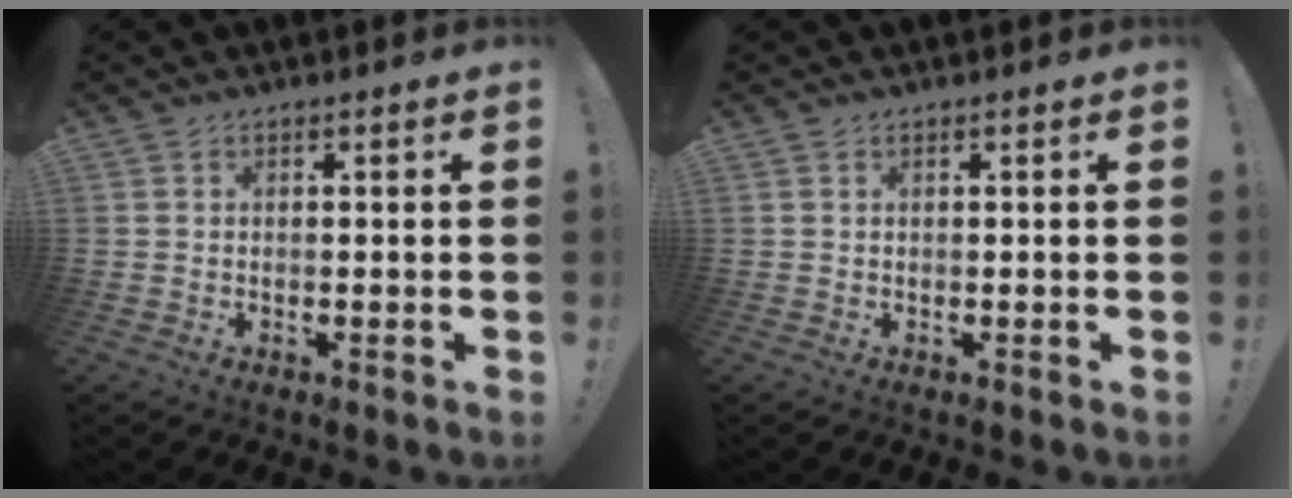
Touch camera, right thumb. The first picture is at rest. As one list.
[{"total": 0.0}]